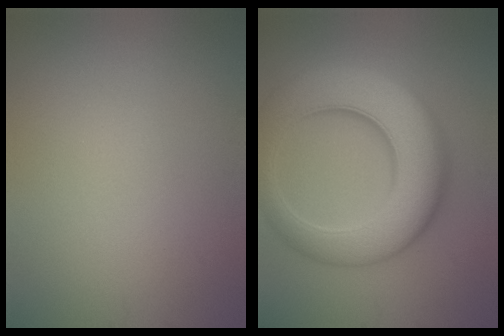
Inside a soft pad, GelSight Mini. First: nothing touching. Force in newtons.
{"total": 10.4, "press": 10.4, "slide": 0.4}